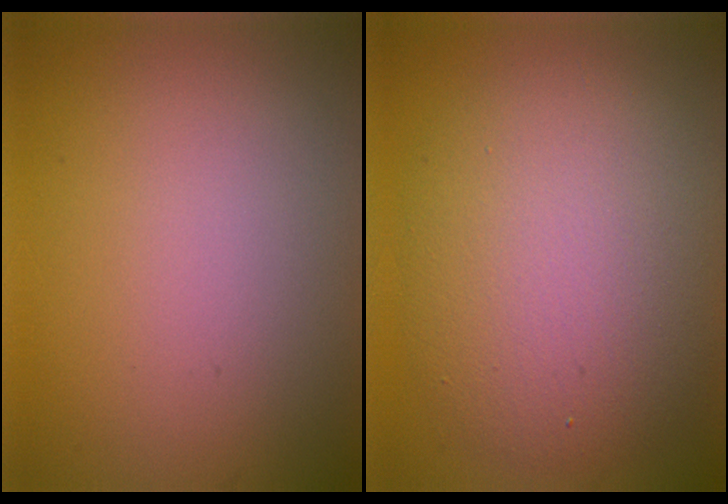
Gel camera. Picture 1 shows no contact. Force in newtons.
{"total": 8.6, "press": 8.6, "slide": 0.5}